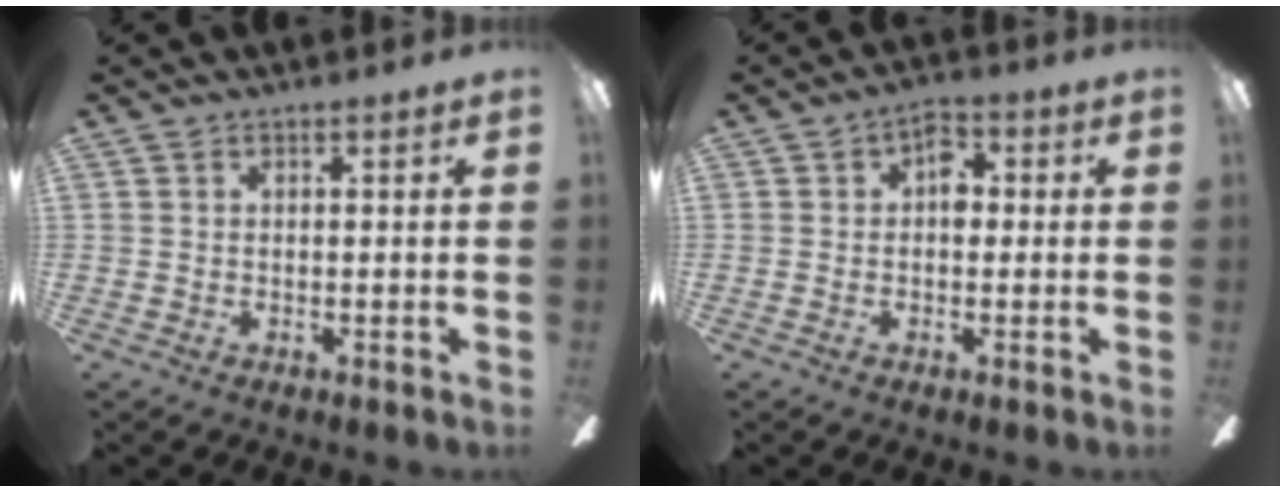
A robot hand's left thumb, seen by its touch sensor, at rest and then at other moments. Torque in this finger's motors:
{"motor_torque": [0.61, 0.53, 0.89, 0.05, 0.02]}